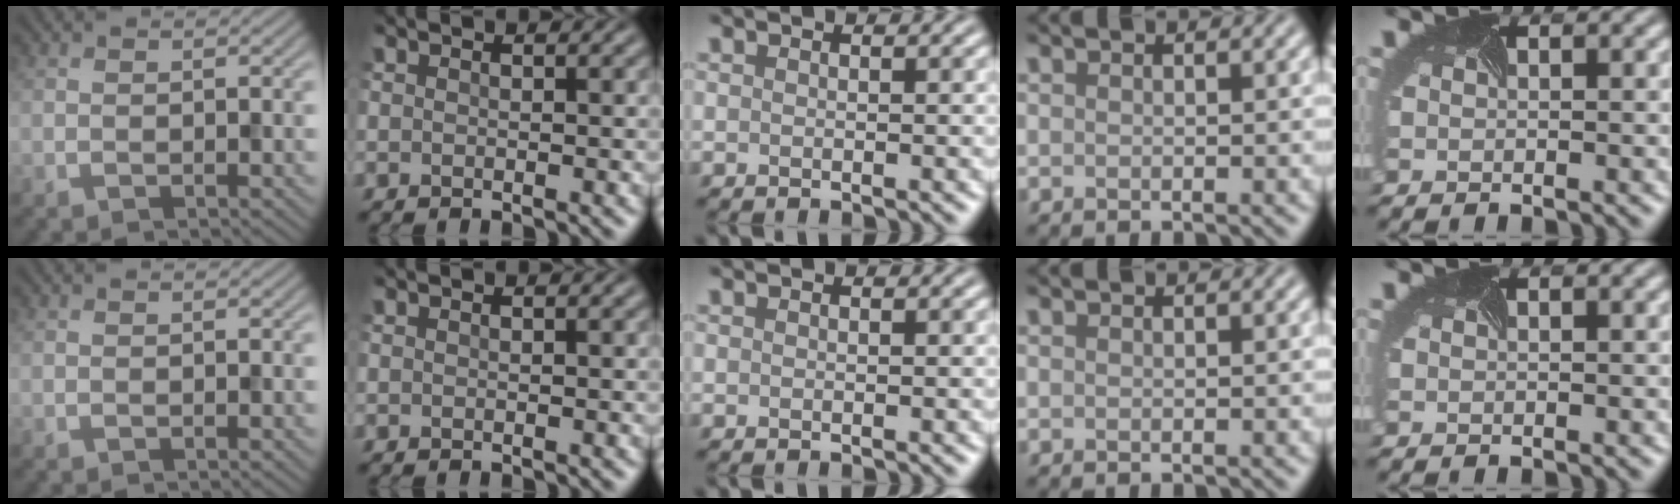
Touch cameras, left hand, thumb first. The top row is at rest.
{}